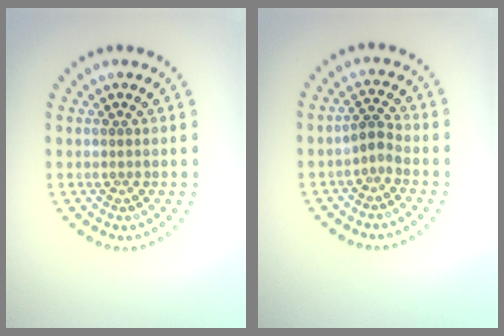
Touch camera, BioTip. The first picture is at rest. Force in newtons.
{"total": 1.6, "press": 1.1, "slide": 1.2}